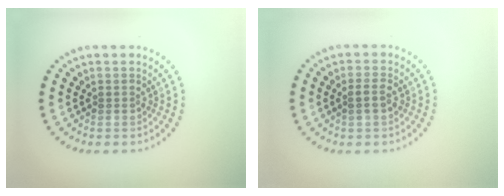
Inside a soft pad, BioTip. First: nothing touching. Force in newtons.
{"total": 1.2, "press": 1.2, "slide": 0.2}